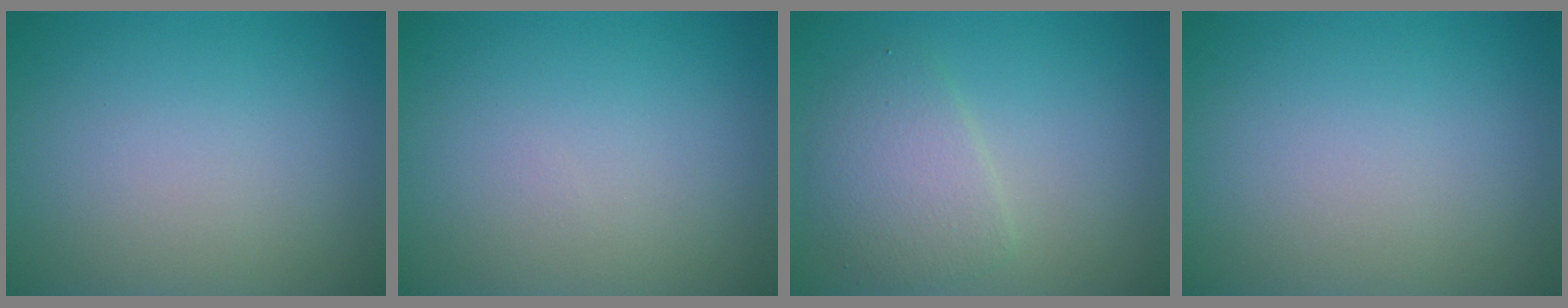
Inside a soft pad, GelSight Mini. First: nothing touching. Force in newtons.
{"total": 0.0}
{"total": 3.4, "press": 3.4, "slide": 0.1}
{"total": 0.0}